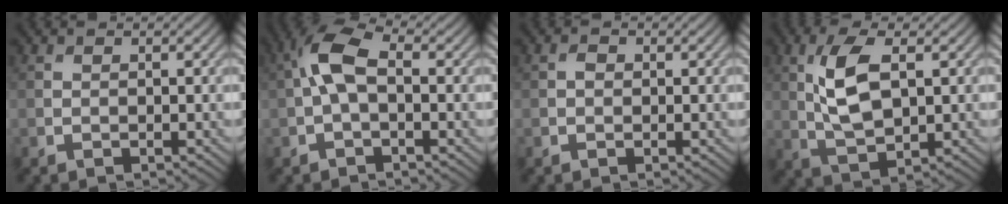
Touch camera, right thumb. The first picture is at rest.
{"total": 5.6, "force": [0.2, 2.7, 4.9], "torque": [-0.108, 0.019, -0.004]}
{"total": 0.8, "force": [0.0, 0.6, 0.4], "torque": [-0.004, -0.001, -0.003]}
{"total": 7.2, "force": [1.6, 3.2, 6.3], "torque": [-0.139, 0.002, 0.033]}